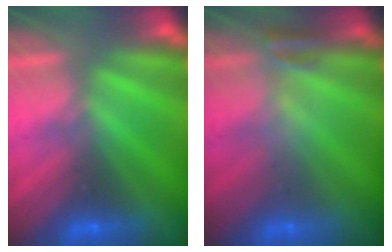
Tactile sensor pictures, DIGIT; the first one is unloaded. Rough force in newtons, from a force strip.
{"total": 2.4}